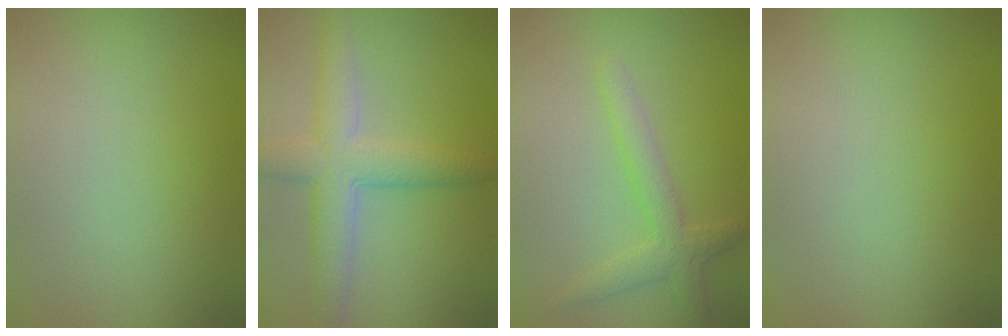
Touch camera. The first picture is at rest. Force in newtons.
{"total": 5.4, "press": 5.4, "slide": 0.2}
{"total": 2.7, "press": 2.7, "slide": 0.1}
{"total": 0.0}